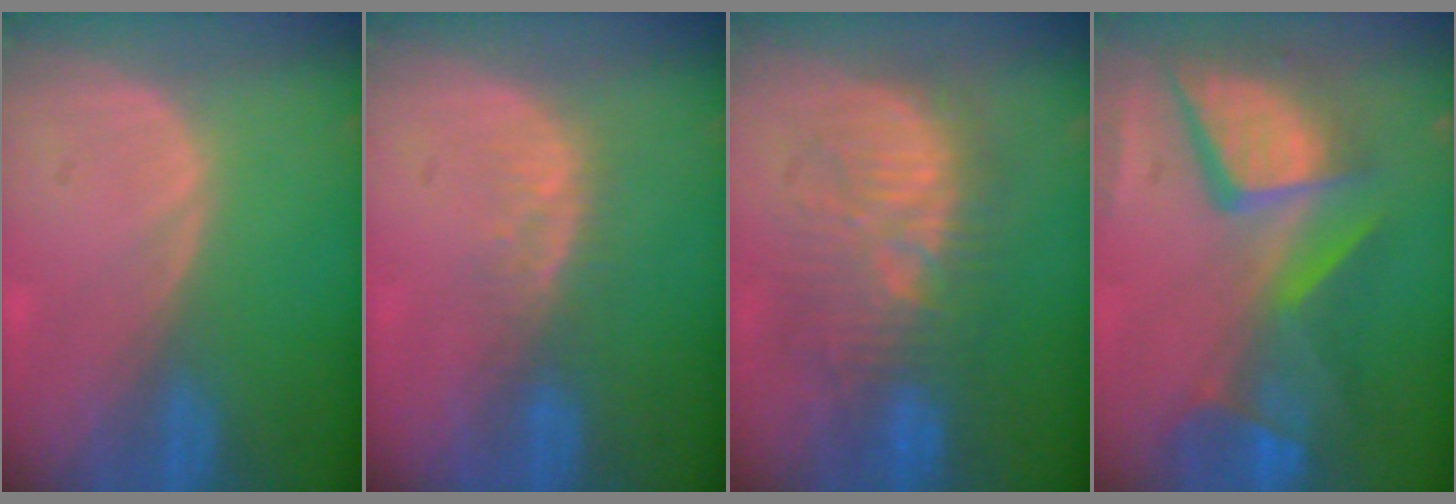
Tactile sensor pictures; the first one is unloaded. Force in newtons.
{"total": 3.5, "press": 3.0, "slide": 1.7}
{"total": 10.3, "press": 10.3, "slide": 0.3}
{"total": 12.8, "press": 10.4, "slide": 7.4}